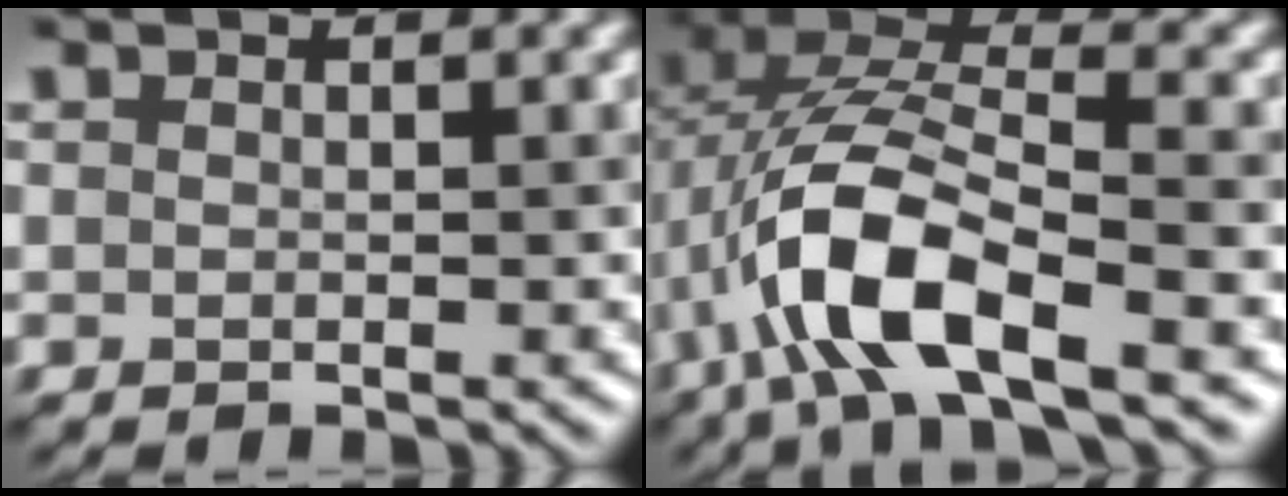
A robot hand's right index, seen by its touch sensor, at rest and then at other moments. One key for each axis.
{"total": 9.5, "fx": -3.8, "fy": 3.7, "fz": 7.9, "tx": -0.163, "ty": 0.006, "tz": -0.075}